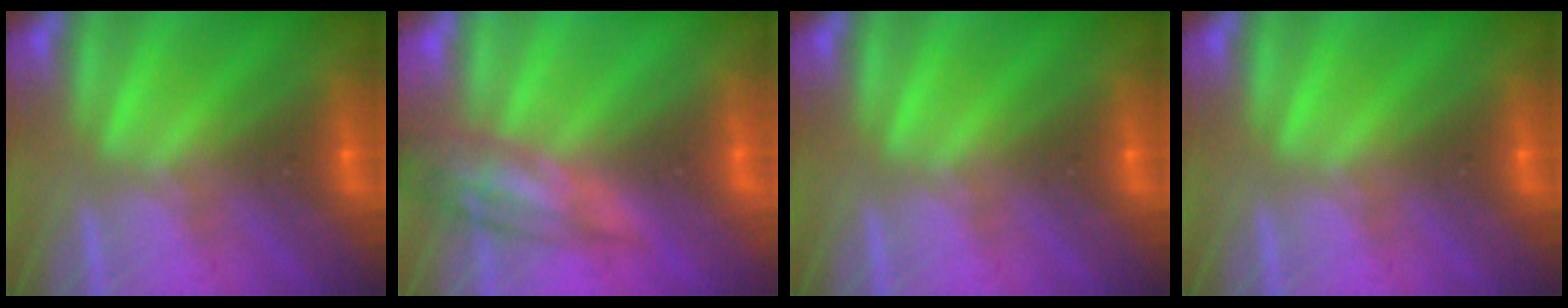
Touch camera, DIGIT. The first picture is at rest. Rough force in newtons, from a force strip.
{"total": 2.5}
{"total": 0.0}
{"total": 0.0}